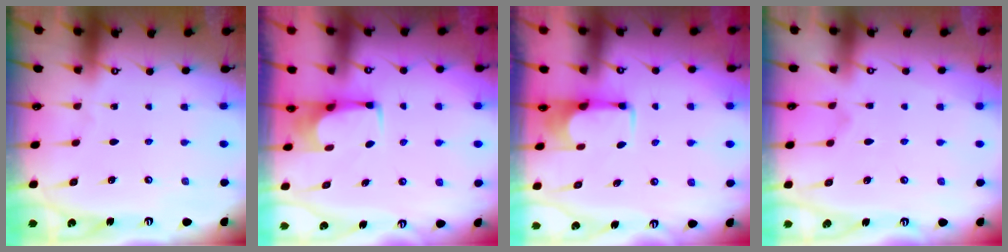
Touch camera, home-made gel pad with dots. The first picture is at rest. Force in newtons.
{"total": 2.3, "press": 2.3, "slide": 0.4}
{"total": 1.8, "press": 1.6, "slide": 0.8}
{"total": 3.4, "press": 3.2, "slide": 1.1}